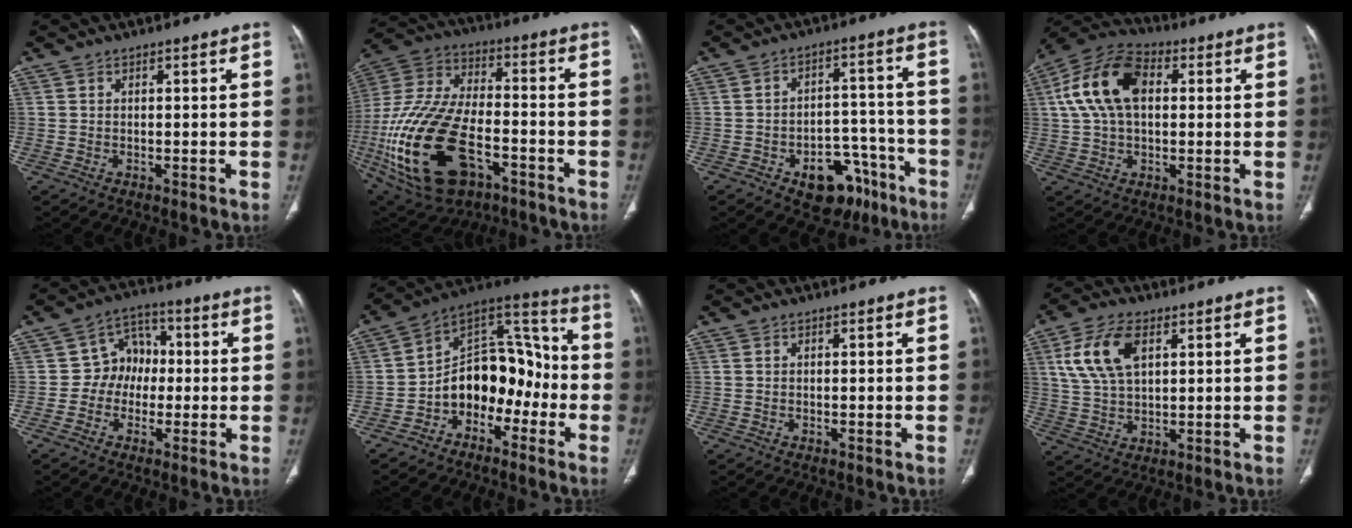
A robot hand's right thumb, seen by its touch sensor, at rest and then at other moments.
{"total": 27.5, "force": [-9.7, 14.9, 21.0], "torque": [-0.478, 0.013, -0.160]}
{"total": 12.8, "force": [-7.3, 8.0, 6.9], "torque": [-0.049, 0.065, -0.096]}
{"total": 14.2, "force": [2.7, 8.6, 10.9], "torque": [-0.216, 0.028, 0.043]}
{"total": 7.5, "force": [-0.6, 6.5, 3.7], "torque": [-0.016, 0.026, -0.025]}
{"total": 14.8, "force": [-4.9, 10.3, 9.5], "torque": [-0.097, 0.088, -0.089]}
{"total": 0.0}
{"total": 10.8, "force": [3.9, 5.8, 8.2], "torque": [-0.165, -0.001, 0.079]}